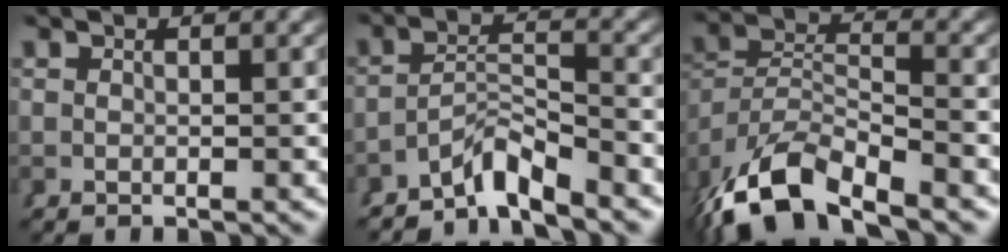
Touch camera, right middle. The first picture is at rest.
{"total": 4.0, "force": [-3.4, 0.4, 2.1], "torque": [-0.021, 0.000, -0.058]}
{"total": 9.3, "force": [-5.4, 5.3, 5.4], "torque": [-0.129, -0.042, -0.073]}